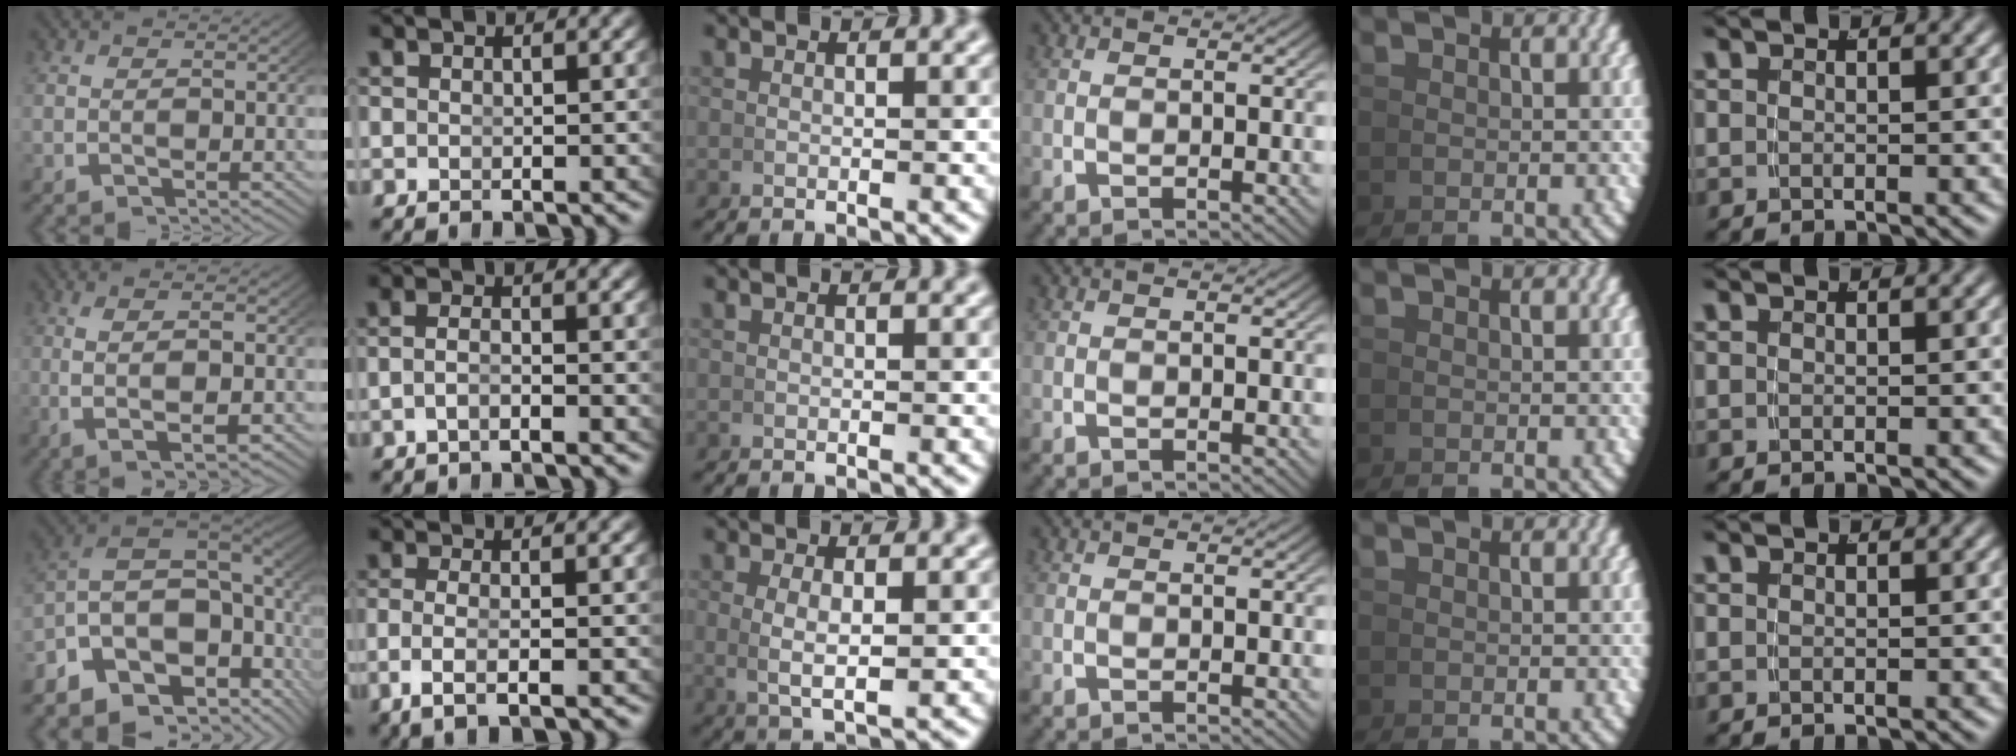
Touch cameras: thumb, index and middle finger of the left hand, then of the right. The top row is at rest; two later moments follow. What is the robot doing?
{"motion": "lift_and_place", "object": "hoodie"}